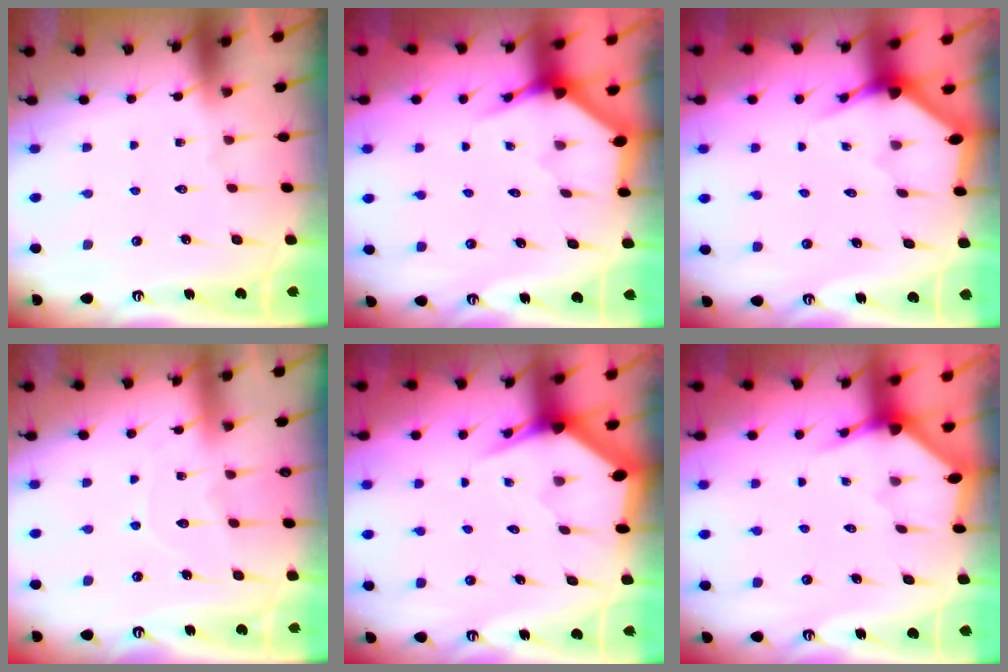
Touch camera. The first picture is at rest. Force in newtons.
{"total": 3.5, "press": 3.5, "slide": 0.1}
{"total": 3.3, "press": 3.3, "slide": 0.1}
{"total": 5.8, "press": 5.7, "slide": 0.5}
{"total": 3.8, "press": 3.8, "slide": 0.1}
{"total": 3.2, "press": 3.2, "slide": 0.3}